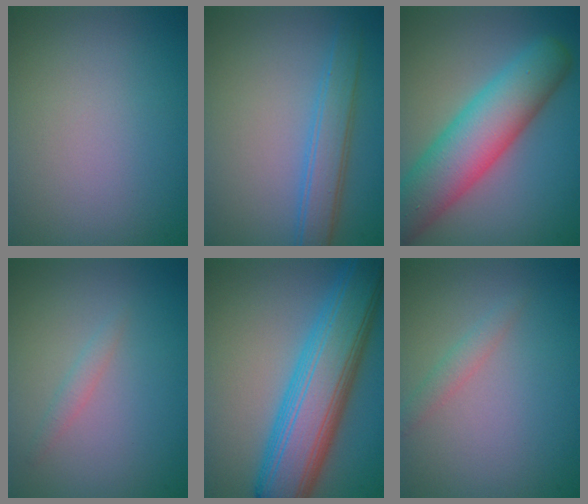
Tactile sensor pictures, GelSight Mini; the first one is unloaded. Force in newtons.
{"total": 2.4, "press": 2.4, "slide": 0.2}
{"total": 8.9, "press": 8.9, "slide": 0.6}
{"total": 0.9, "press": 0.8, "slide": 0.0}
{"total": 10.0, "press": 10.0, "slide": 0.2}
{"total": 1.3, "press": 1.3, "slide": 0.1}